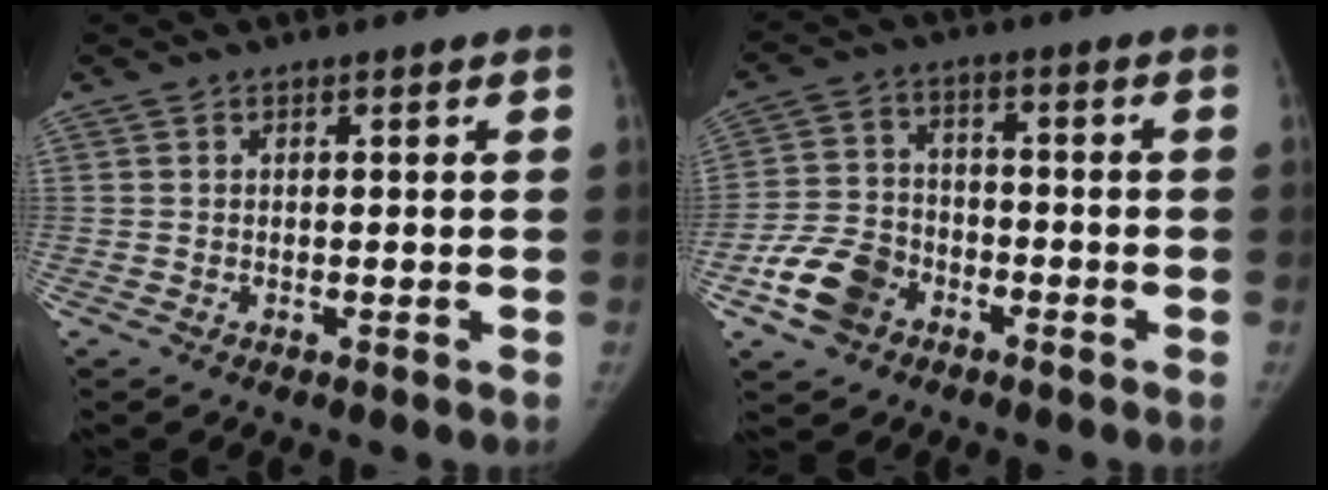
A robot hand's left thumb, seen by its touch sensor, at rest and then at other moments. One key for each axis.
{"total": 10.0, "fx": -5.1, "fy": 7.3, "fz": 4.4, "tx": -0.073, "ty": 0.026, "tz": -0.097}